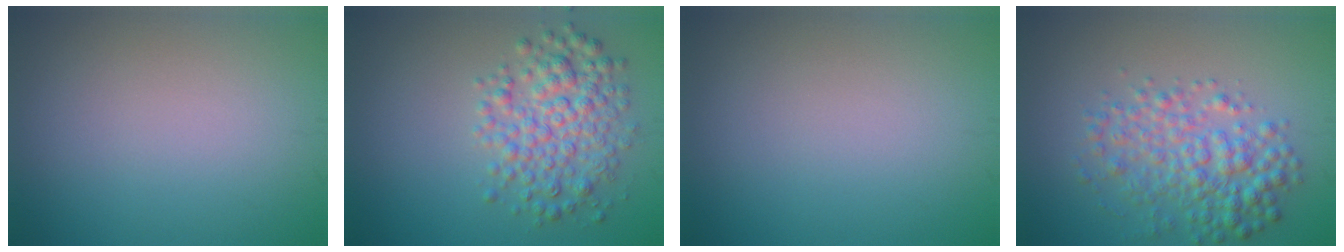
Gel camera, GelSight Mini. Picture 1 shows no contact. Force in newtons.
{"total": 4.8, "press": 4.8, "slide": 0.1}
{"total": 0.0}
{"total": 4.8, "press": 4.8, "slide": 0.0}